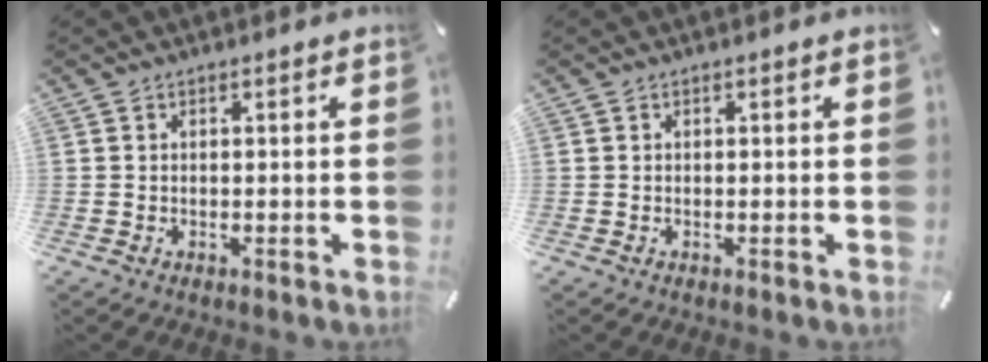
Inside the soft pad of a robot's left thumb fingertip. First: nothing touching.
{"total": 0.0}